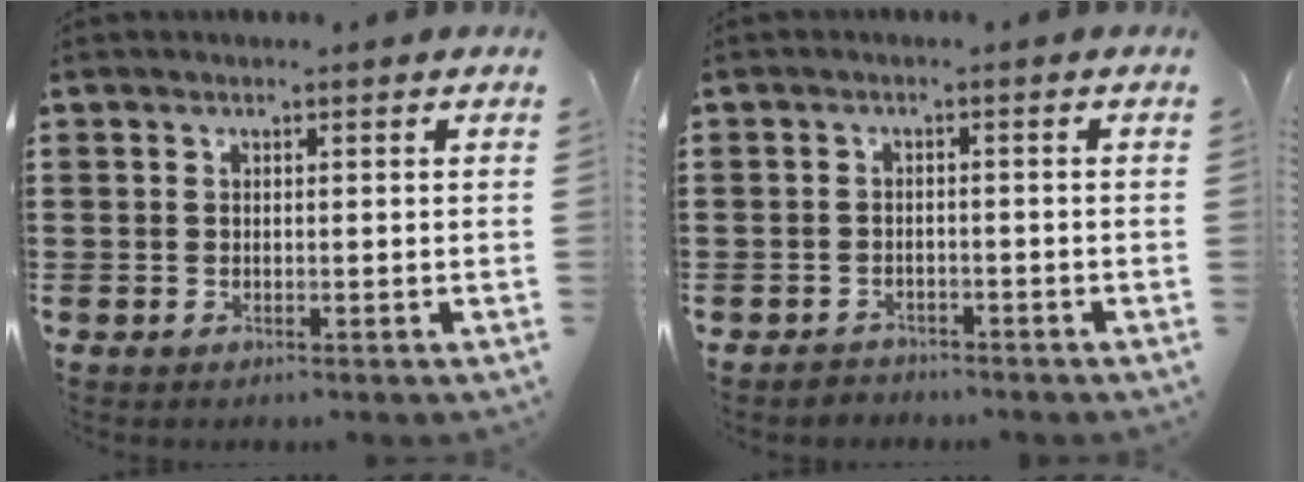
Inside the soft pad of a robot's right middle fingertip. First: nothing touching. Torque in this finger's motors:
{"motor_torque": [0.53, -0.08, -0.01, 0.01]}